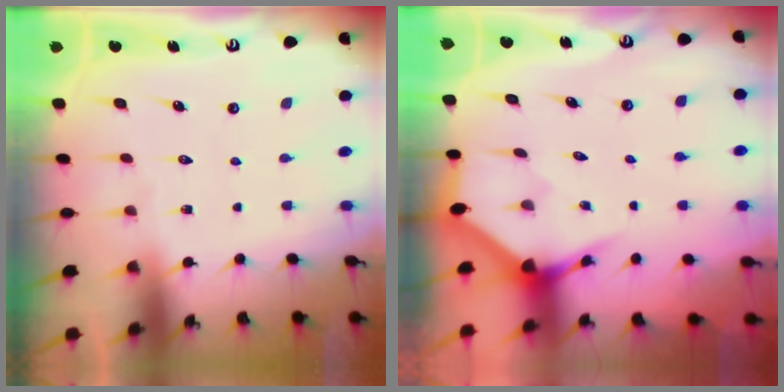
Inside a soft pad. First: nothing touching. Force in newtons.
{"total": 3.4, "press": 3.4, "slide": 0.2}